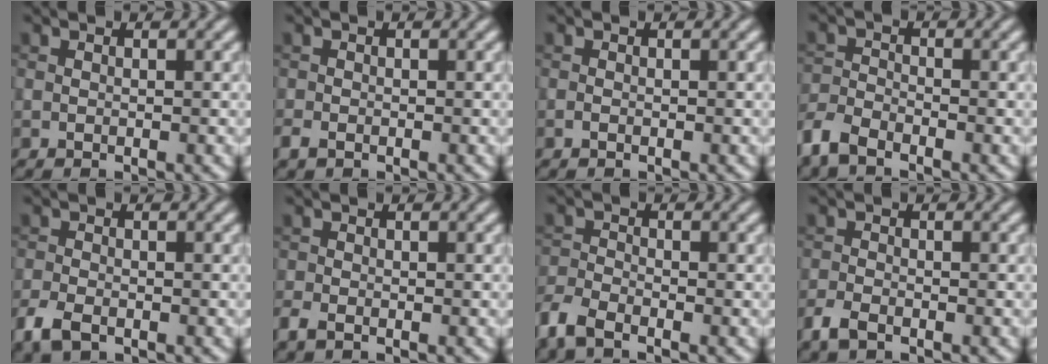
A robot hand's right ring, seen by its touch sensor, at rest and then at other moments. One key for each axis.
{"total": 1.2, "fx": -0.8, "fy": 0.7, "fz": 0.5, "tx": -0.011, "ty": -0.004, "tz": -0.017}
{"total": 0.0}
{"total": 3.4, "fx": -2.7, "fy": 1.3, "fz": 1.6, "tx": -0.036, "ty": -0.007, "tz": -0.068}
{"total": 3.0, "fx": -1.8, "fy": 1.6, "fz": 1.8, "tx": -0.042, "ty": -0.008, "tz": -0.043}
{"total": 1.5, "fx": -1.0, "fy": 0.8, "fz": 0.8, "tx": -0.022, "ty": -0.005, "tz": -0.023}
{"total": 3.5, "fx": -2.6, "fy": 1.4, "fz": 1.9, "tx": -0.044, "ty": -0.009, "tz": -0.068}
{"total": 2.0, "fx": -1.4, "fy": 0.9, "fz": 1.2, "tx": -0.028, "ty": -0.005, "tz": -0.035}